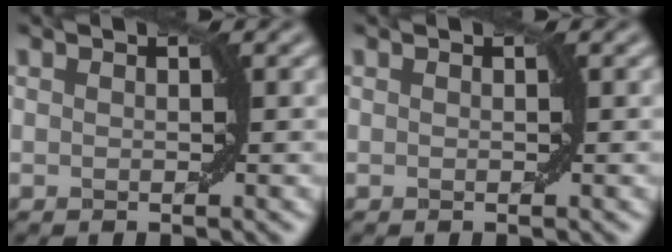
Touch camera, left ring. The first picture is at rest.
{"total": 0.0}